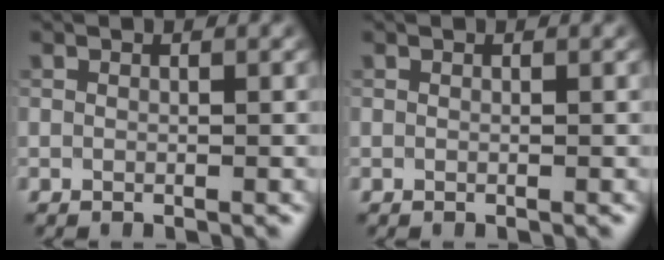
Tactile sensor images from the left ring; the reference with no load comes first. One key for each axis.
{"total": 0.0}